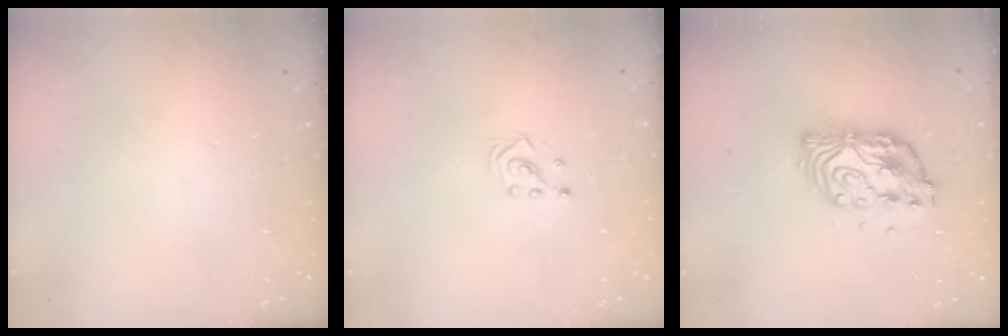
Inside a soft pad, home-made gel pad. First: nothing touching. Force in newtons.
{"total": 2.6, "press": 2.6, "slide": 0.3}
{"total": 11.0, "press": 10.9, "slide": 0.9}